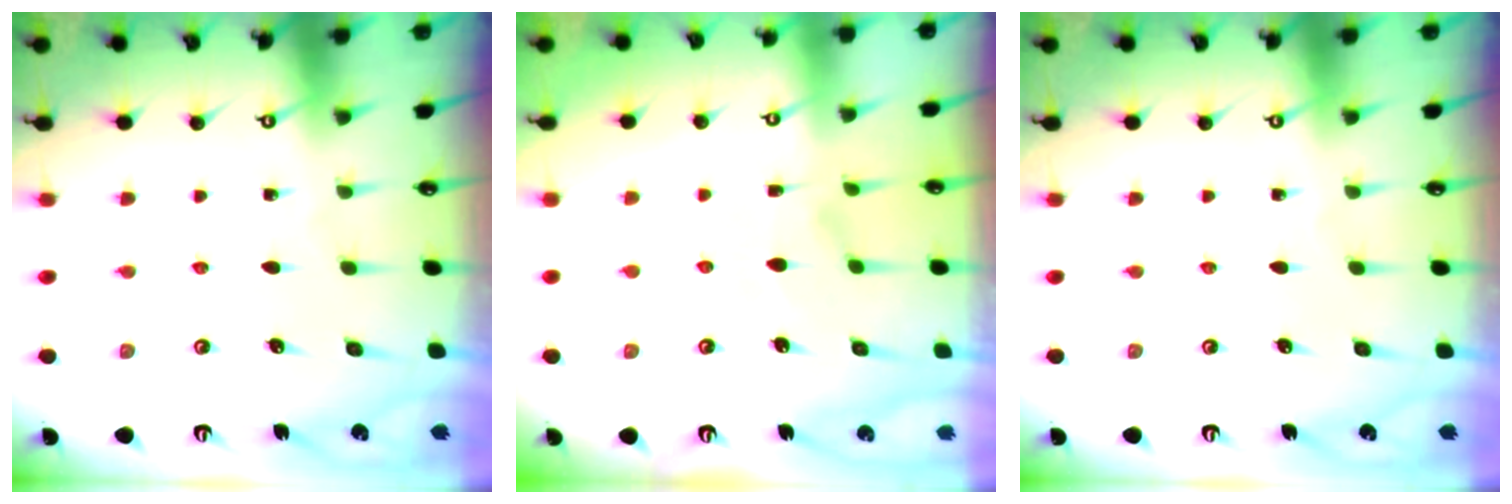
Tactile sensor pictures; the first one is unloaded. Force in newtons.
{"total": 4.9, "press": 4.7, "slide": 1.3}
{"total": 0.0}